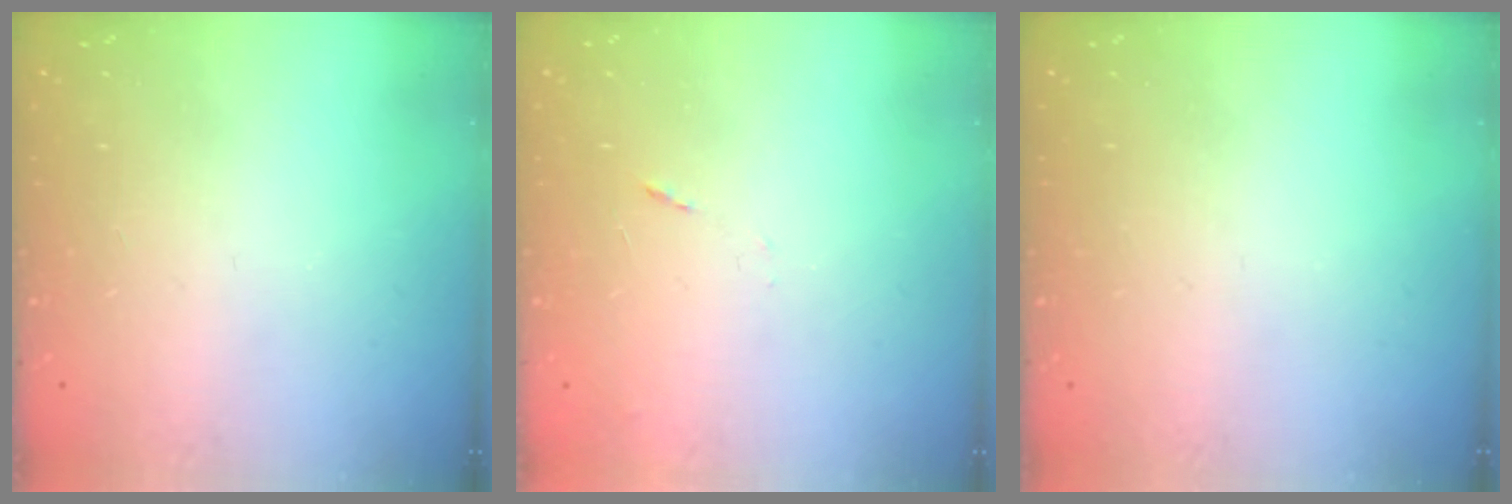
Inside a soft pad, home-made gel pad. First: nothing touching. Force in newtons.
{"total": 5.3, "press": 5.3, "slide": 0.5}
{"total": 0.0}